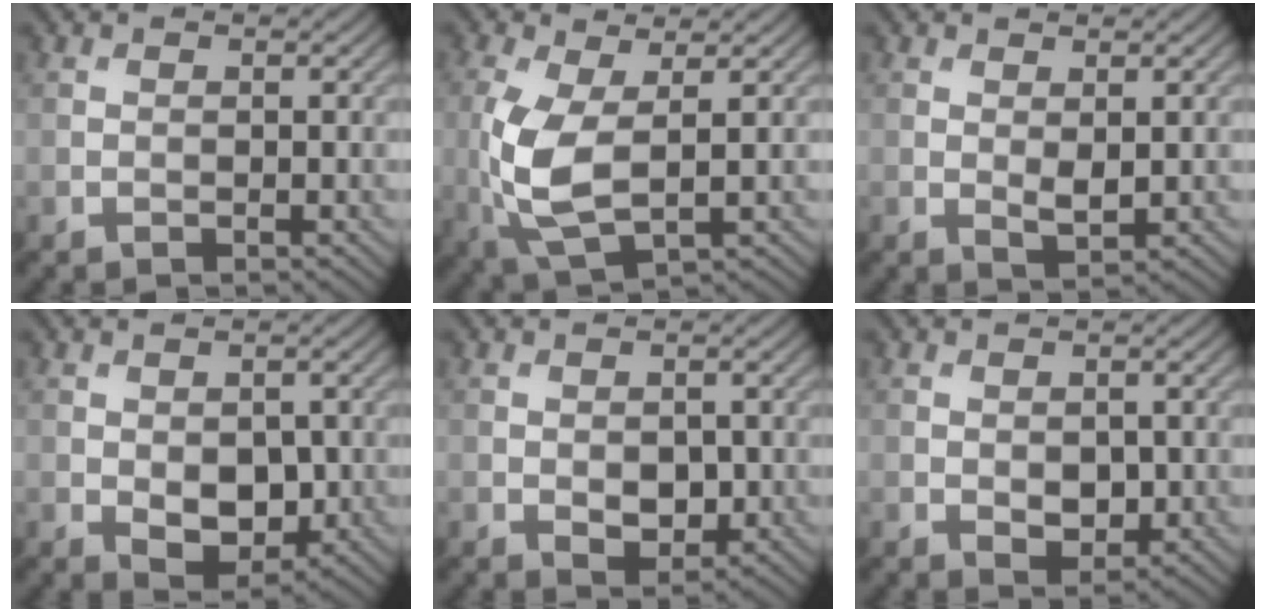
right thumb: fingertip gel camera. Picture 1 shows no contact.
{"total": 8.6, "force": [-0.1, 3.9, 7.6], "torque": [-0.194, -0.007, 0.000]}
{"total": 1.6, "force": [0.6, 0.6, 1.4], "torque": [-0.029, -0.008, 0.015]}
{"total": 5.0, "force": [-0.8, 3.2, 3.8], "torque": [-0.064, -0.016, -0.006]}
{"total": 3.1, "force": [-0.5, 2.0, 2.4], "torque": [-0.039, -0.010, -0.002]}
{"total": 2.7, "force": [-0.3, 1.7, 2.0], "torque": [-0.035, -0.008, 0.000]}